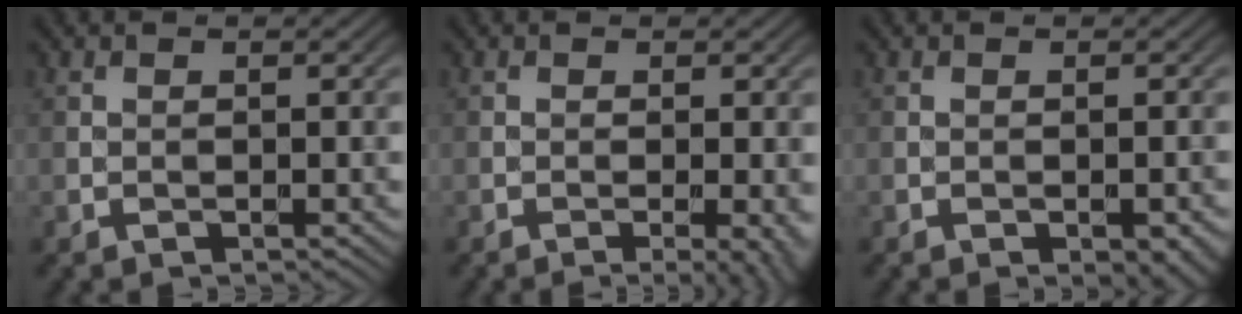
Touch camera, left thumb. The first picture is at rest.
{"total": 3.5, "force": [-1.0, 0.6, 3.3], "torque": [-0.045, -0.003, -0.014]}
{"total": 3.2, "force": [-1.7, 1.2, 2.4], "torque": [-0.029, -0.001, -0.016]}